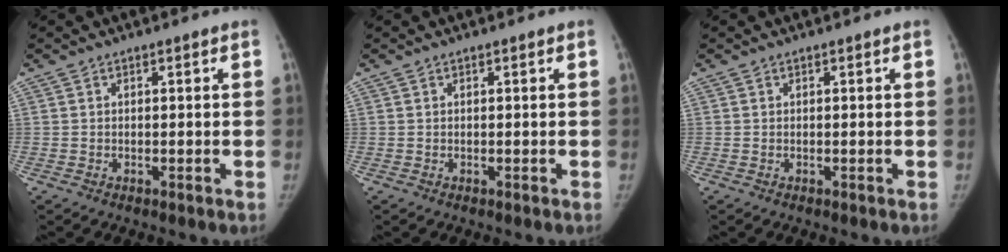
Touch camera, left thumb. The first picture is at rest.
{"total": 0.0}
{"total": 0.0}